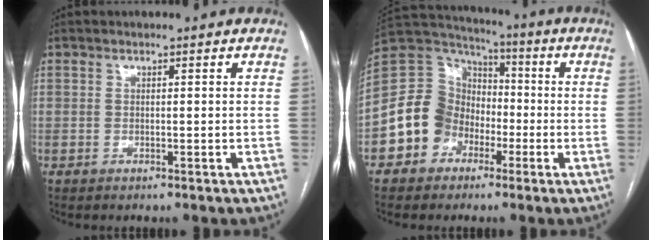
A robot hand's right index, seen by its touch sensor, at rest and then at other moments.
{"total": 11.7, "force": [-4.0, 10.2, 4.0], "torque": [-0.090, 0.044, -0.070]}